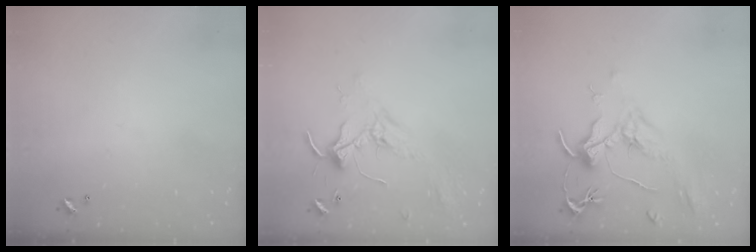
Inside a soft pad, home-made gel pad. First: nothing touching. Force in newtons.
{"total": 2.1, "press": 2.1, "slide": 0.5}
{"total": 2.1, "press": 2.0, "slide": 0.8}